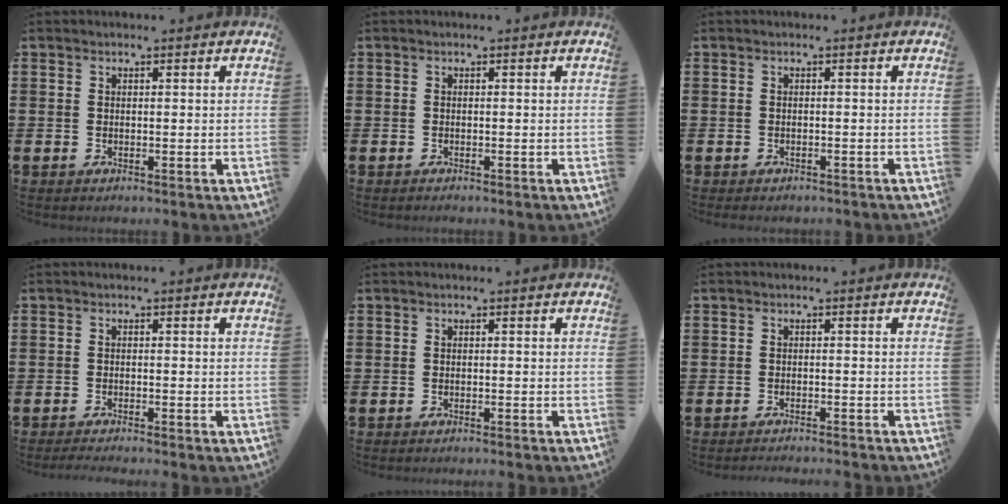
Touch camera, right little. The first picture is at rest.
{"total": 0.0}
{"total": 0.5, "force": [-0.5, 0.1, 0.0], "torque": [-0.003, -0.003, -0.011]}
{"total": 1.1, "force": [-1.0, -0.1, 0.4], "torque": [-0.006, -0.001, -0.019]}
{"total": 0.5, "force": [-0.5, -0.2, 0.0], "torque": [0.001, -0.001, -0.011]}
{"total": 1.1, "force": [-1.1, -0.2, 0.0], "torque": [-0.001, 0.001, -0.023]}